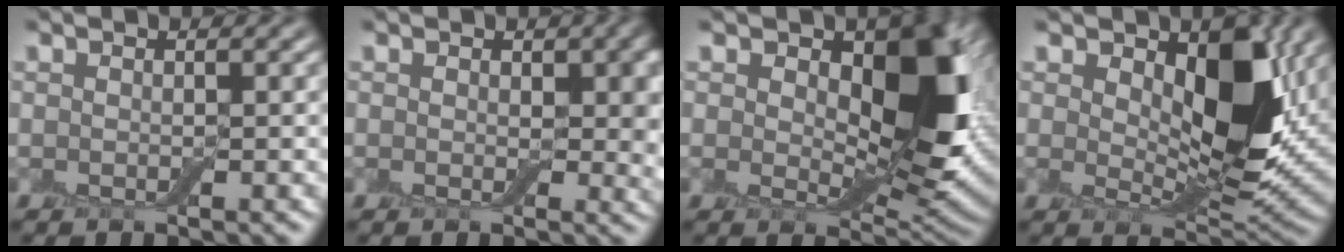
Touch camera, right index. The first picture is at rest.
{"total": 3.1, "force": [0.7, 2.2, 2.0], "torque": [-0.021, -0.007, 0.011]}
{"total": 10.8, "force": [3.2, 5.9, 8.5], "torque": [-0.115, -0.005, 0.053]}
{"total": 7.4, "force": [2.6, 3.7, 5.9], "torque": [-0.090, -0.011, 0.041]}